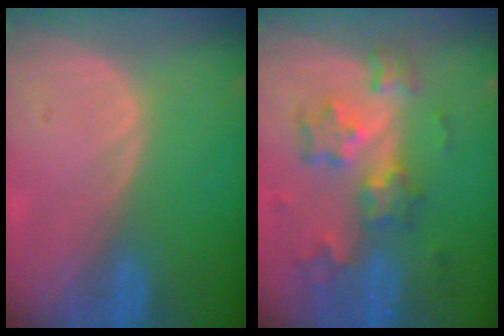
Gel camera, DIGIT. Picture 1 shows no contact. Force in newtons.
{"total": 8.6, "press": 7.5, "slide": 4.1}